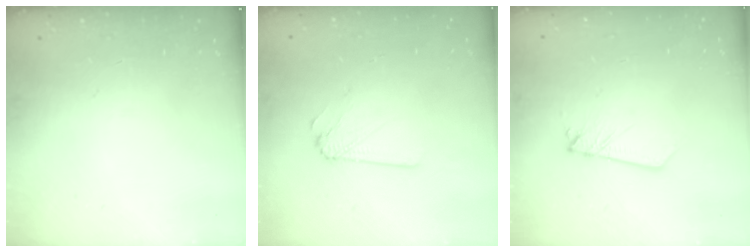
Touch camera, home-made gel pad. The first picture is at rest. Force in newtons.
{"total": 2.2, "press": 2.2, "slide": 0.1}
{"total": 2.7, "press": 2.6, "slide": 0.3}